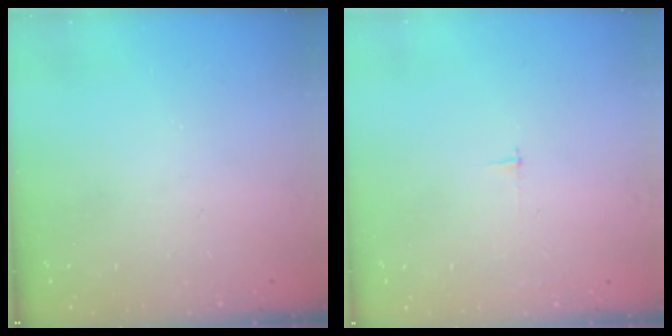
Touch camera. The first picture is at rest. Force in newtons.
{"total": 2.3, "press": 2.3, "slide": 0.2}